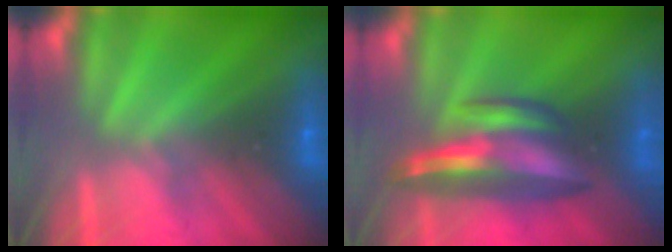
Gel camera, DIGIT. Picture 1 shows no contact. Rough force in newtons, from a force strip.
{"total": 7.9}